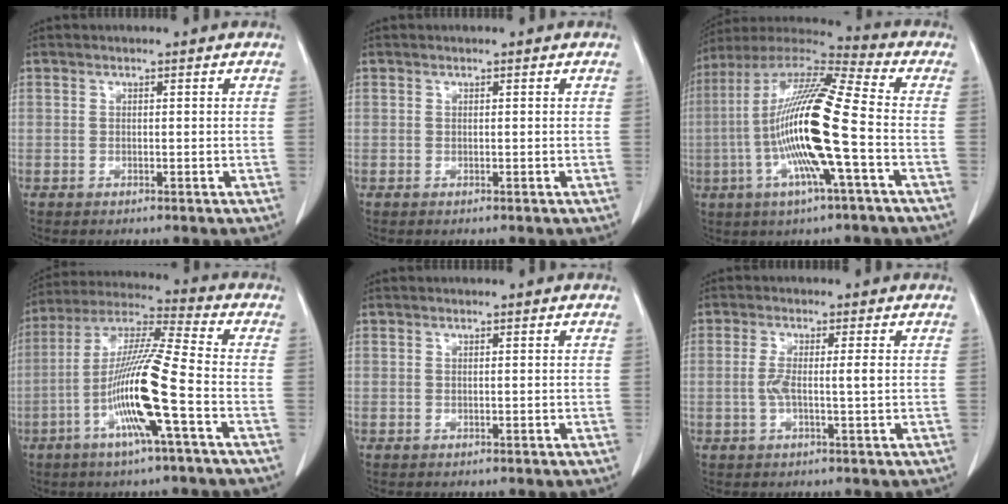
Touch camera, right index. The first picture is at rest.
{"total": 0.0}
{"total": 18.4, "force": [-3.4, 0.9, 18.1], "torque": [-0.357, -0.001, -0.073]}
{"total": 14.3, "force": [-4.7, -0.6, 13.5], "torque": [-0.268, -0.001, -0.094]}
{"total": 0.0}
{"total": 3.5, "force": [-0.1, 0.1, 3.5], "torque": [-0.073, 0.006, 0.001]}